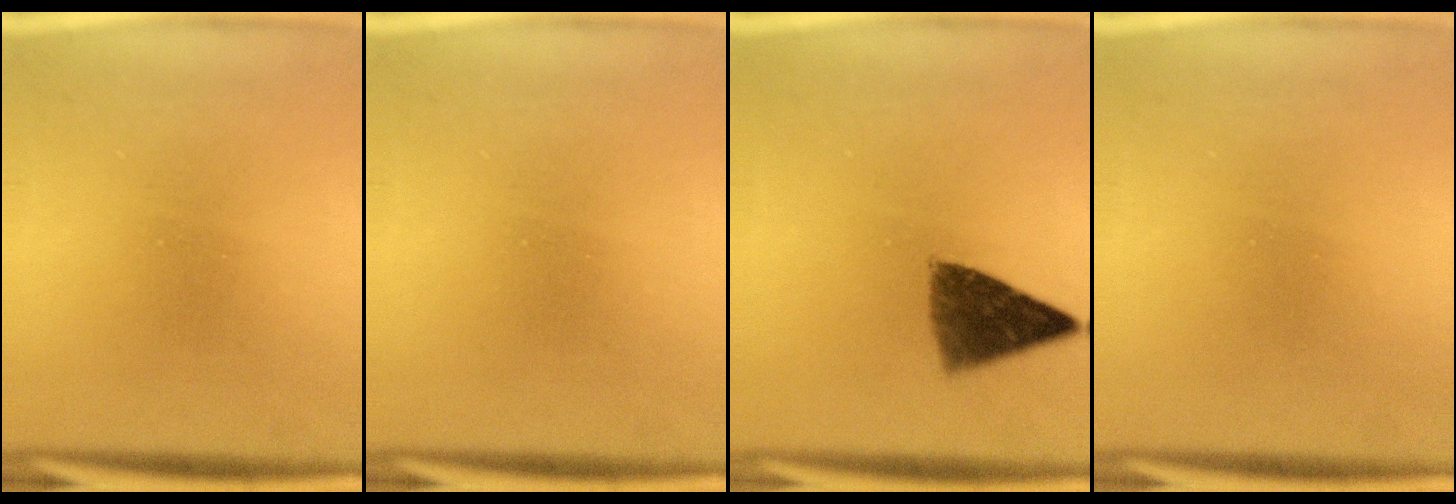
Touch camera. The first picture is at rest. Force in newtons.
{"total": 0.0}
{"total": 7.2}
{"total": 1.9}